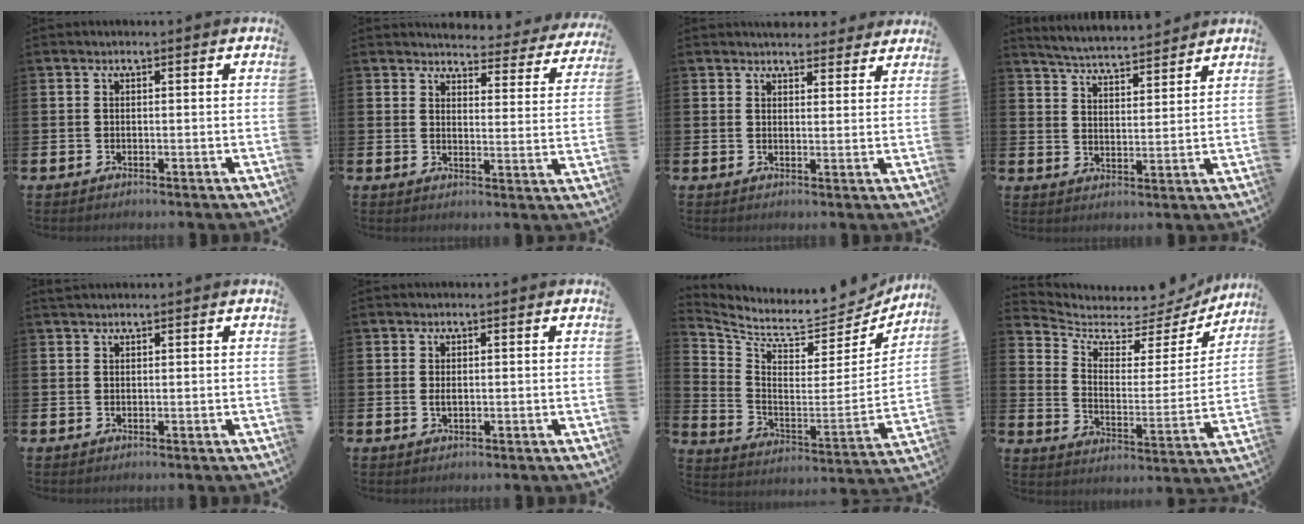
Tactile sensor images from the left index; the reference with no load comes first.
{"total": 4.1, "force": [4.0, 0.7, 0.3], "torque": [-0.008, -0.038, 0.063]}
{"total": 4.1, "force": [4.0, 1.0, -0.1], "torque": [0.009, -0.023, 0.073]}
{"total": 5.0, "force": [5.0, 0.2, 0.4], "torque": [-0.023, -0.036, 0.087]}
{"total": 1.0, "force": [1.0, 0.1, 0.1], "torque": [0.009, -0.002, 0.016]}
{"total": 0.8, "force": [0.1, 0.4, 0.7], "torque": [-0.014, 0.004, -0.001]}
{"total": 6.9, "force": [6.1, 2.4, 2.2], "torque": [-0.059, -0.068, 0.096]}
{"total": 5.0, "force": [4.4, 2.0, 1.1], "torque": [-0.040, -0.047, 0.064]}